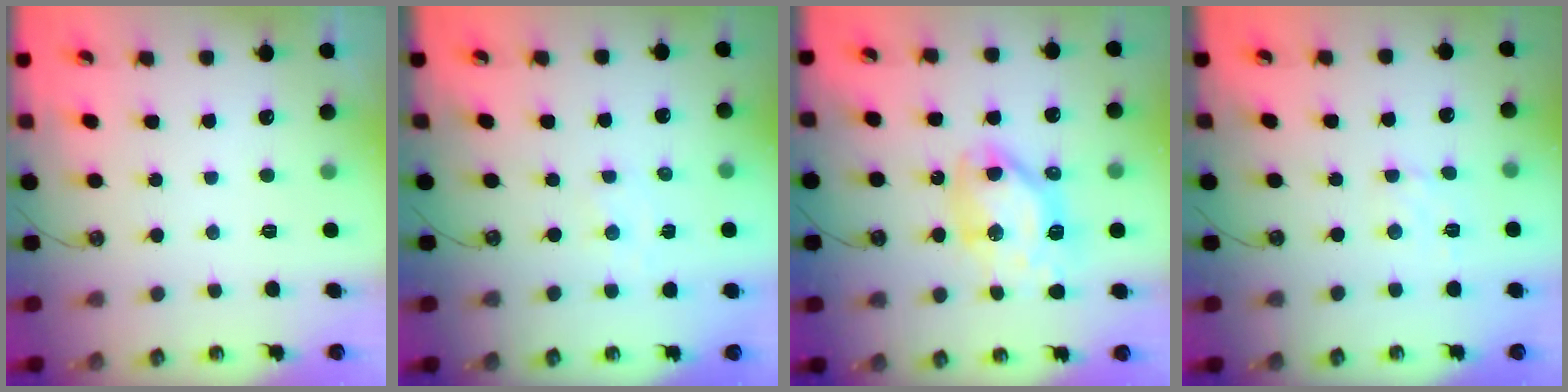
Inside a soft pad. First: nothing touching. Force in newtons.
{"total": 1.8, "press": 1.7, "slide": 0.3}
{"total": 12.9, "press": 12.8, "slide": 1.5}
{"total": 2.1, "press": 2.0, "slide": 0.6}